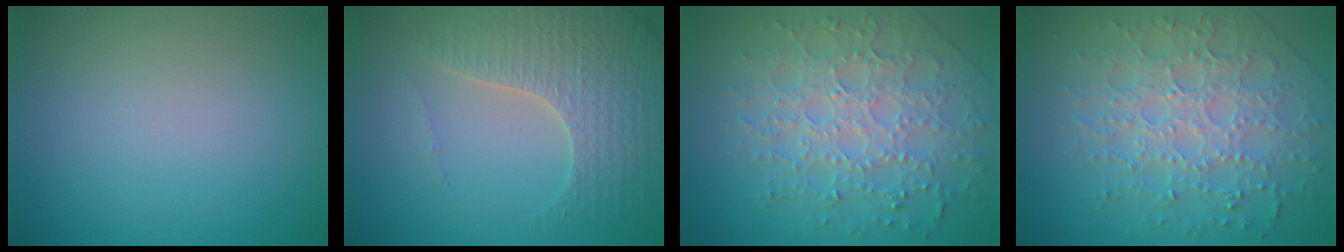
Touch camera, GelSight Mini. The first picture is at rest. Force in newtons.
{"total": 4.3, "press": 4.0, "slide": 1.5}
{"total": 7.2, "press": 5.1, "slide": 5.1}
{"total": 7.2, "press": 5.1, "slide": 5.1}